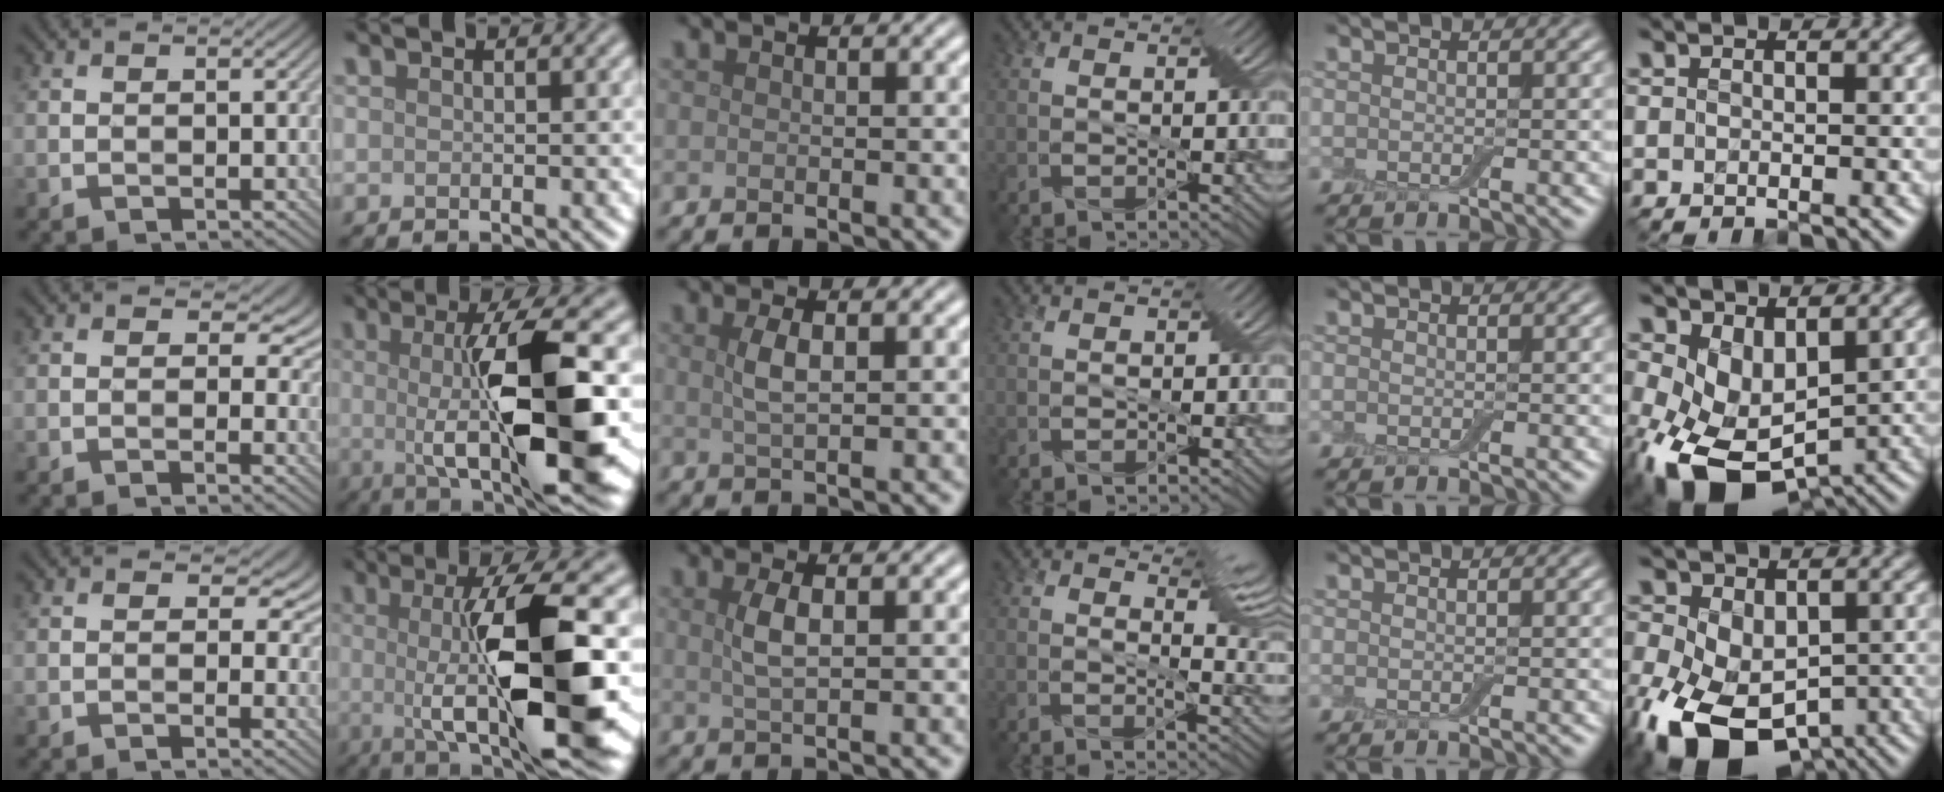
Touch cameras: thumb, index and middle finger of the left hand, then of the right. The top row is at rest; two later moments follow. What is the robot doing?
{"motion": "wrap", "object": "cling film"}